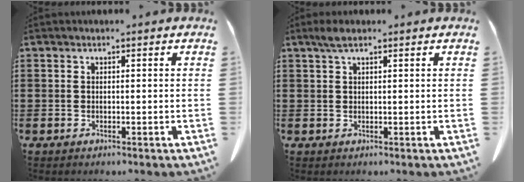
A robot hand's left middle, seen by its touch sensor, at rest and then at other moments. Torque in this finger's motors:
{"motor_torque": [1.26, 0.87, 0.58, 0.15]}